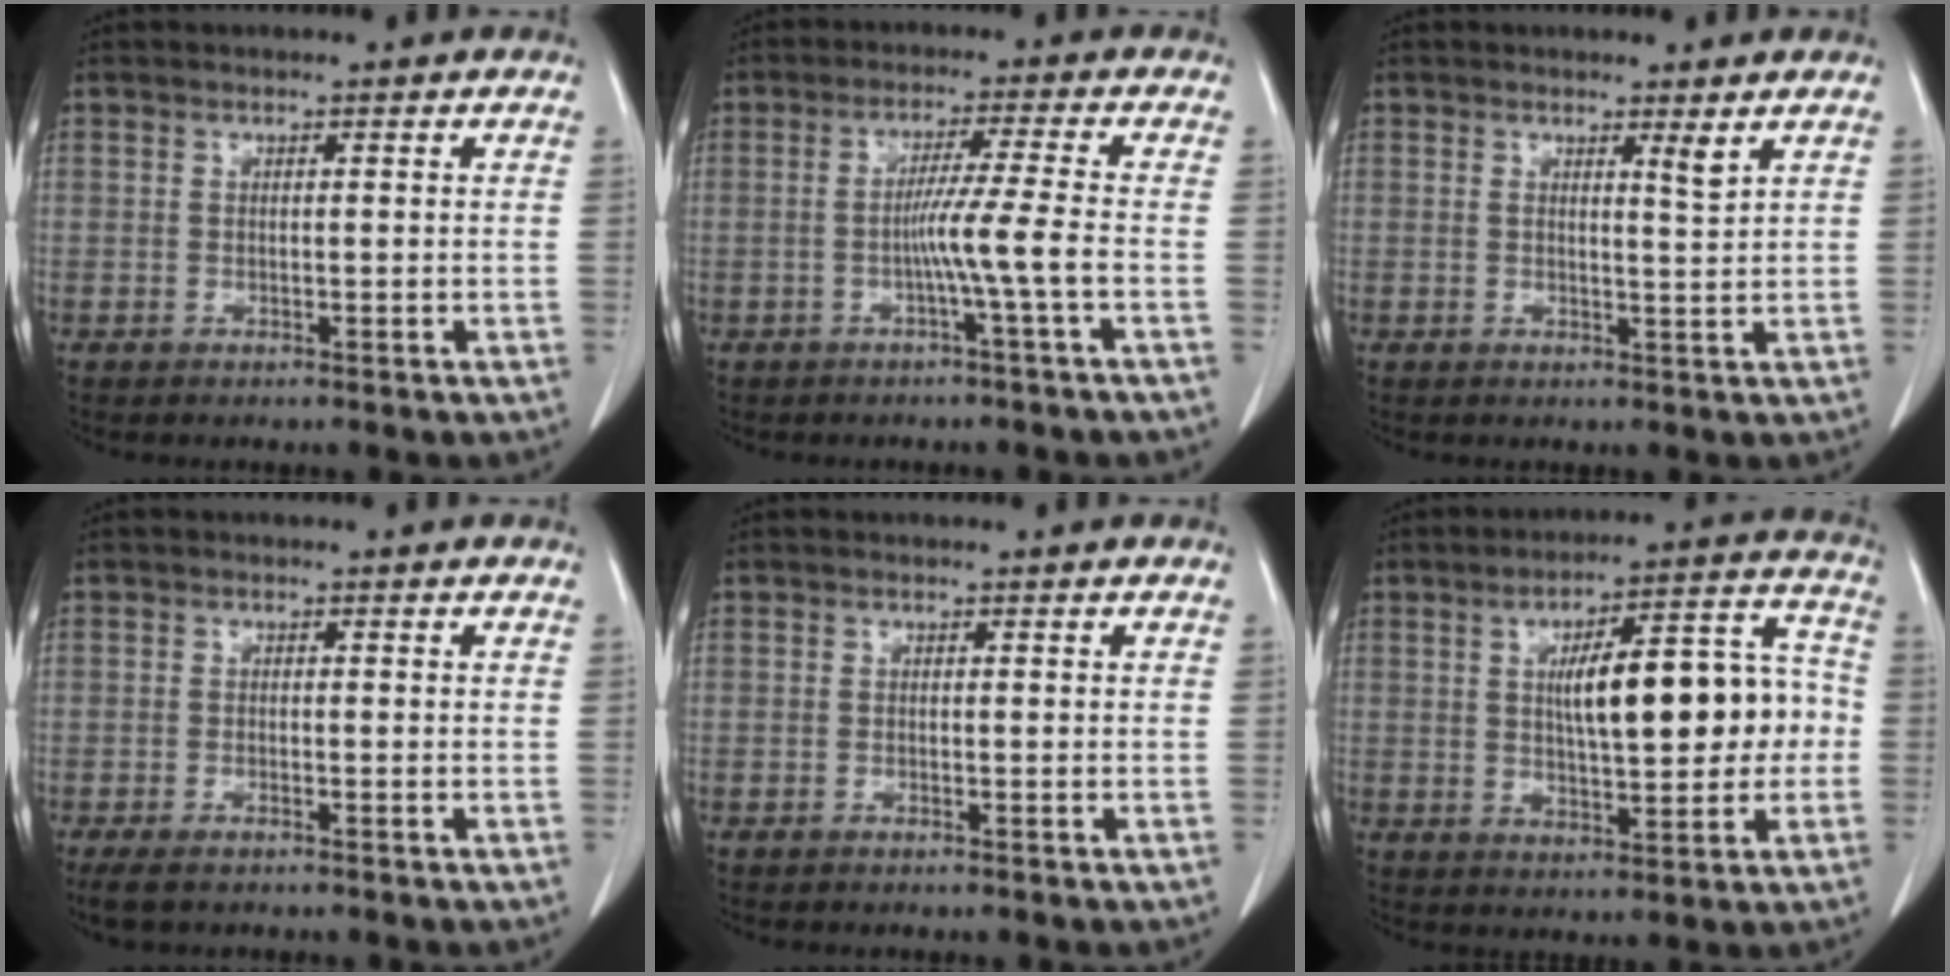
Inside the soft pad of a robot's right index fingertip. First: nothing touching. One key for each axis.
{"total": 5.6, "fx": -1.7, "fy": -1.8, "fz": 5.0, "tx": -0.089, "ty": 0.003, "tz": -0.030}
{"total": 1.8, "fx": 1.3, "fy": -0.4, "fz": 1.2, "tx": -0.020, "ty": -0.012, "tz": 0.020}
{"total": 3.8, "fx": -3.0, "fy": 1.1, "fz": 2.1, "tx": -0.036, "ty": -0.009, "tz": -0.041}
{"total": 0.0}
{"total": 14.5, "fx": 0.5, "fy": 4.4, "fz": 13.8, "tx": -0.198, "ty": 0.038, "tz": 0.013}